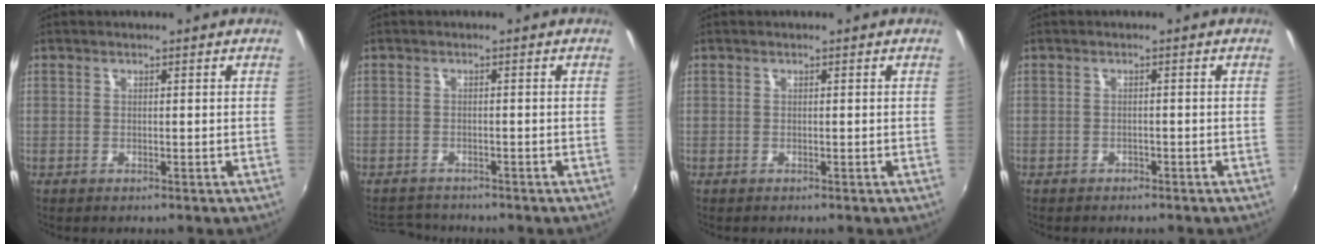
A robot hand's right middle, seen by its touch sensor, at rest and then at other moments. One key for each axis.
{"total": 4.0, "fx": -3.9, "fy": 1.0, "fz": 0.5, "tx": -0.023, "ty": -0.001, "tz": -0.065}
{"total": 0.0}
{"total": 1.7, "fx": -1.5, "fy": 0.8, "fz": 0.4, "tx": -0.011, "ty": -0.004, "tz": -0.020}